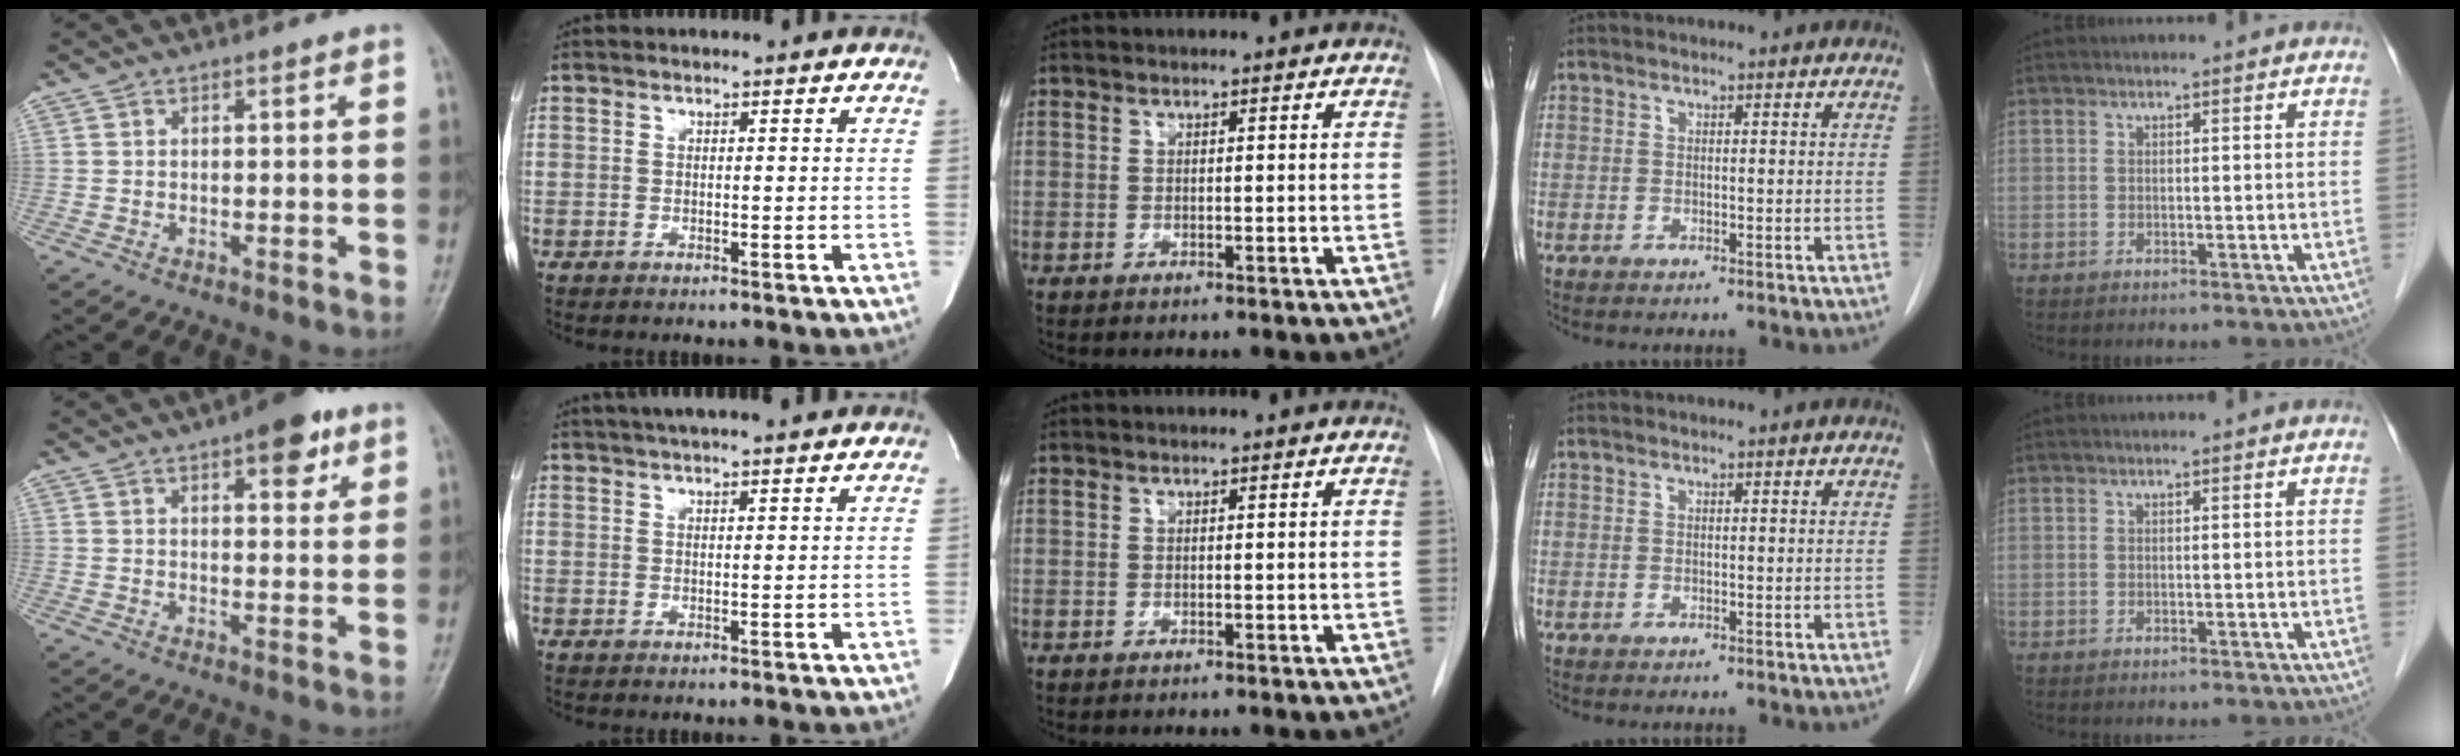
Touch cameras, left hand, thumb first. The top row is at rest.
{"thumb": {"total": 8.3, "force": [4.5, 3.3, 6.1], "torque": [-0.057, -0.016, 0.056]}, "index": {"total": 9.4, "force": [8.0, 0.9, 4.9], "torque": [-0.078, 0.029, 0.107]}}